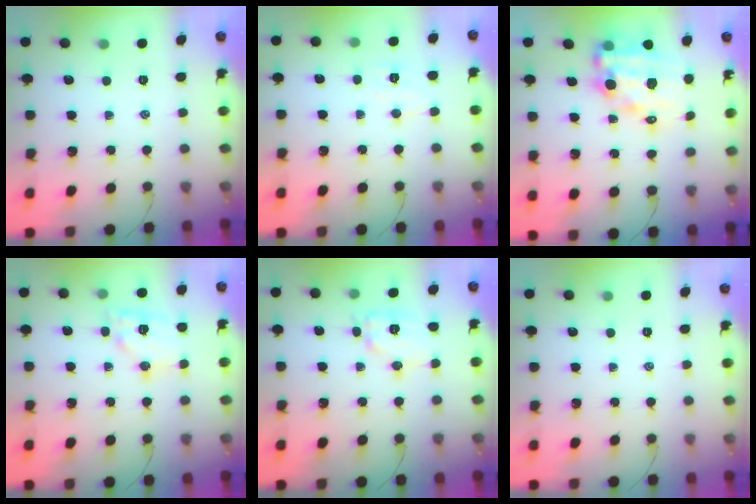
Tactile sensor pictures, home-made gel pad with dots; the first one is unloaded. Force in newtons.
{"total": 5.5, "press": 5.4, "slide": 0.8}
{"total": 13.1, "press": 12.6, "slide": 3.4}
{"total": 12.5, "press": 12.4, "slide": 1.3}
{"total": 9.5, "press": 9.5, "slide": 0.3}
{"total": 0.0}